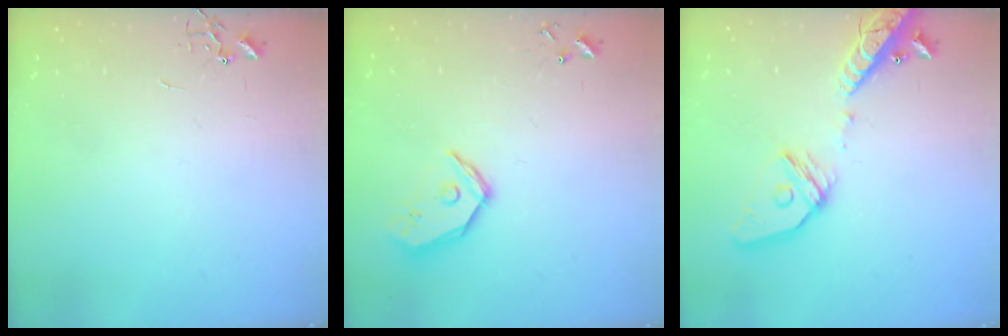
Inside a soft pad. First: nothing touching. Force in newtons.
{"total": 12.3, "press": 12.1, "slide": 1.9}
{"total": 18.3, "press": 17.9, "slide": 3.6}